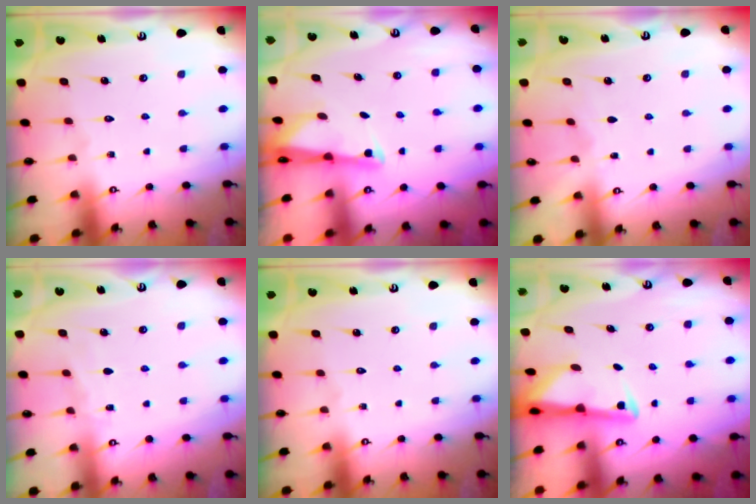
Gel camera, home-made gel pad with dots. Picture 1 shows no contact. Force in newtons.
{"total": 2.0, "press": 1.9, "slide": 0.4}
{"total": 2.3, "press": 2.3, "slide": 0.3}
{"total": 3.4, "press": 3.3, "slide": 0.5}
{"total": 0.0}
{"total": 2.8, "press": 2.8, "slide": 0.7}